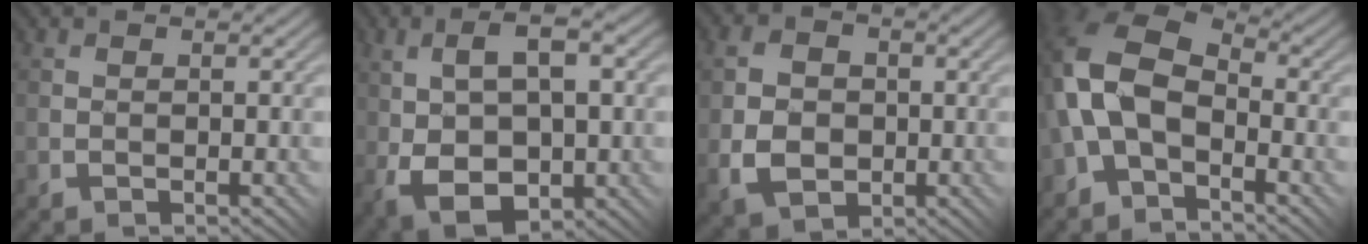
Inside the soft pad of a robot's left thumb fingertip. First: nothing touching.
{"total": 10.9, "force": [0.2, 6.1, 9.0], "torque": [-0.180, -0.015, 0.013]}
{"total": 6.2, "force": [-0.8, 5.0, 3.6], "torque": [-0.078, -0.009, -0.024]}
{"total": 11.6, "force": [-2.5, 7.6, 8.5], "torque": [-0.189, 0.006, -0.062]}